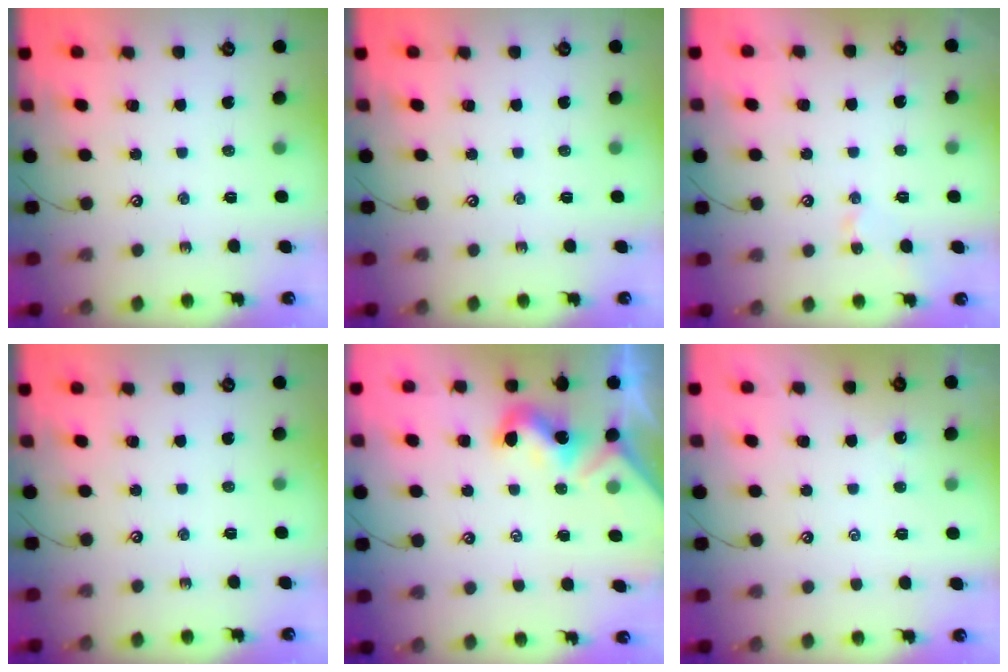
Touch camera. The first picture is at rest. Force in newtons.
{"total": 0.0}
{"total": 2.5, "press": 2.4, "slide": 0.7}
{"total": 0.0}
{"total": 1.9, "press": 1.9, "slide": 0.3}
{"total": 2.5, "press": 2.5, "slide": 0.3}